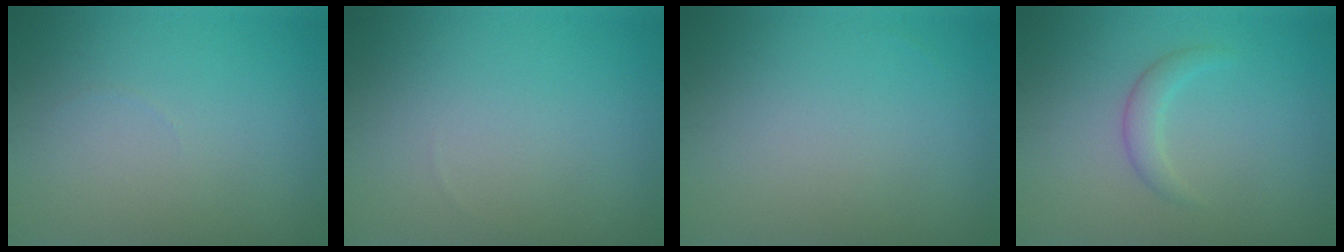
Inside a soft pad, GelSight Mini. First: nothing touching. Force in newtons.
{"total": 0.0}
{"total": 0.0}
{"total": 1.7, "press": 1.7, "slide": 0.1}